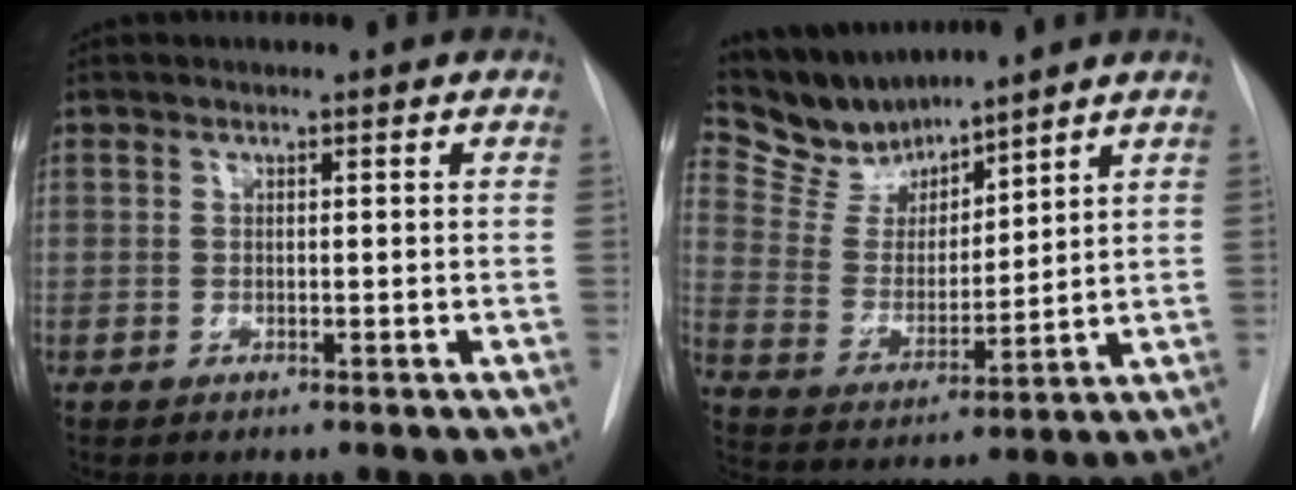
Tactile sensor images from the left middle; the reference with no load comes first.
{"total": 10.0, "force": [9.6, 1.9, 1.8], "torque": [-0.050, 0.009, 0.202]}